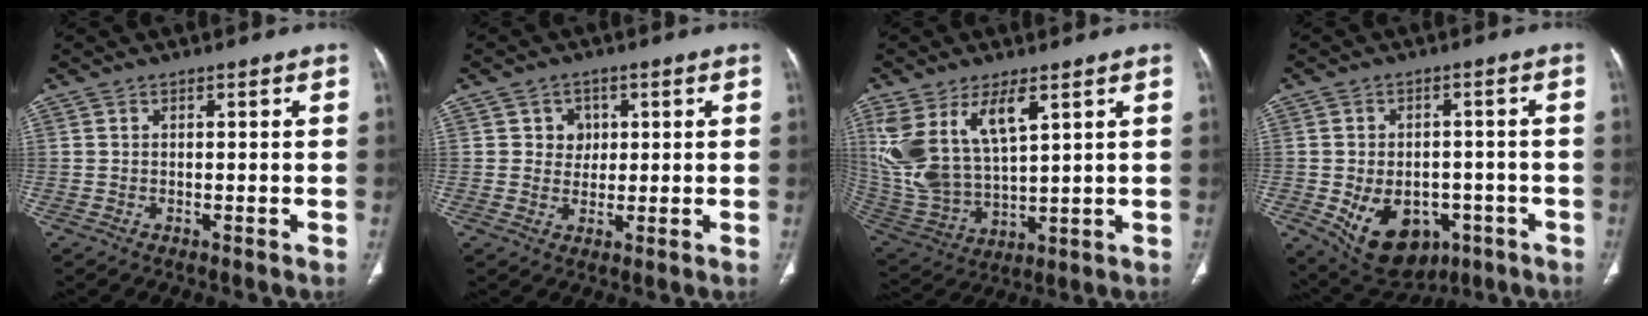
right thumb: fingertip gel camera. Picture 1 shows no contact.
{"total": 3.9, "force": [1.0, 3.6, 1.1], "torque": [0.009, 0.000, 0.013]}
{"total": 15.9, "force": [7.2, 7.4, 12.1], "torque": [-0.247, -0.026, 0.160]}
{"total": 14.2, "force": [-5.2, 9.9, 8.7], "torque": [-0.116, 0.016, -0.057]}